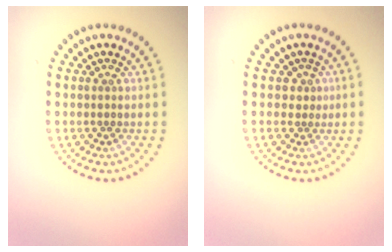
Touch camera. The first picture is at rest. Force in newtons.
{"total": 0.8, "press": 0.5, "slide": 0.6}